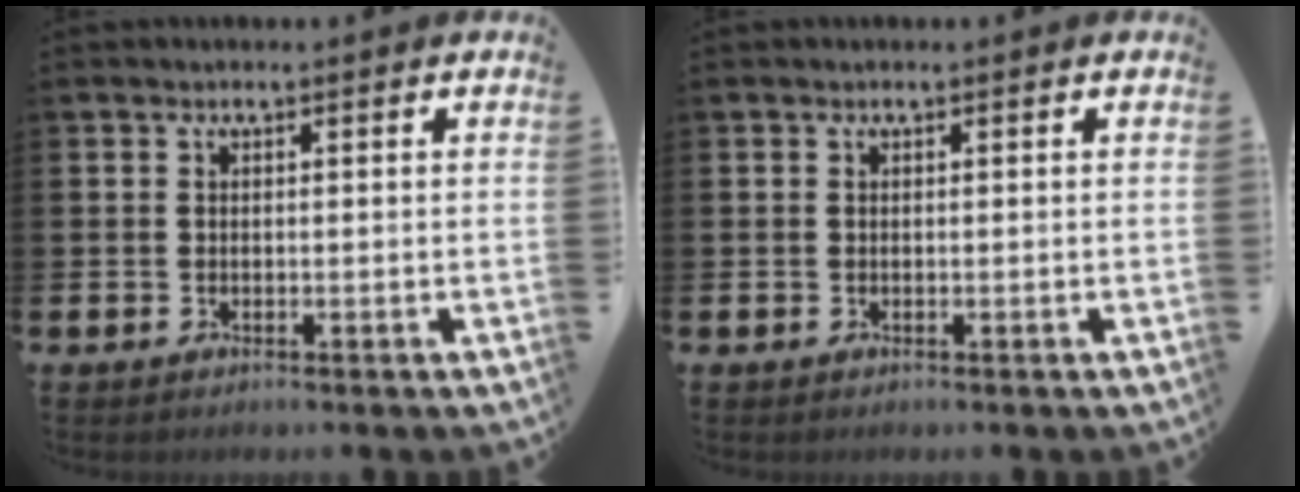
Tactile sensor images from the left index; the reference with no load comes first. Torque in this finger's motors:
{"motor_torque": [0.22, 0.17, -0.03, -0.01]}